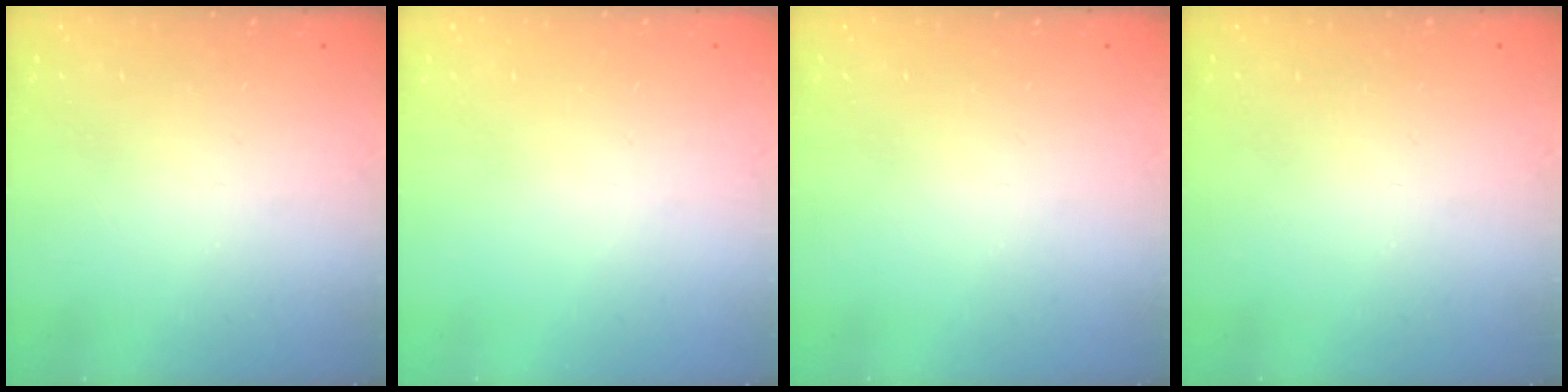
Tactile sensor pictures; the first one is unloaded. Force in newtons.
{"total": 0.0}
{"total": 0.0}
{"total": 0.0}